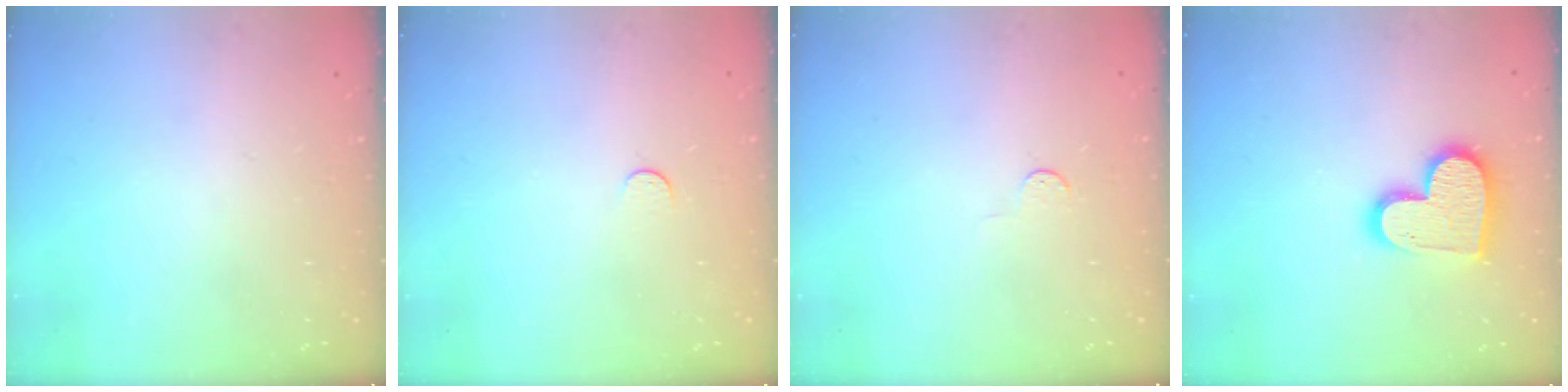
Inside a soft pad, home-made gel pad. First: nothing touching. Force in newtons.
{"total": 3.0, "press": 3.0, "slide": 0.3}
{"total": 2.8, "press": 2.8, "slide": 0.4}
{"total": 13.9, "press": 13.9, "slide": 1.2}